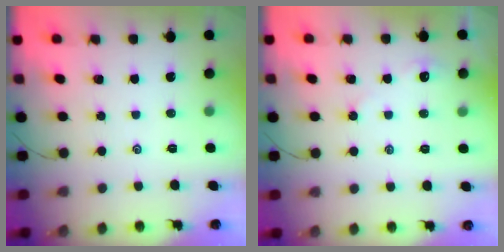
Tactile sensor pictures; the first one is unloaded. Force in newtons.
{"total": 2.5, "press": 2.5, "slide": 0.6}